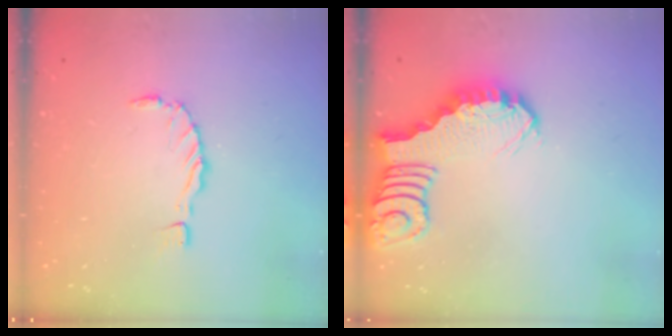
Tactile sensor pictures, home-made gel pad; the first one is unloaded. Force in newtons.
{"total": 2.9, "press": 2.9, "slide": 0.4}